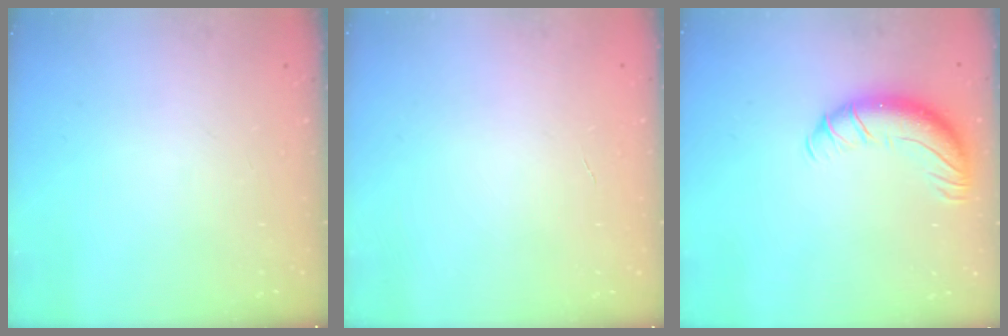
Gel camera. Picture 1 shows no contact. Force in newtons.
{"total": 0.0}
{"total": 11.1, "press": 10.9, "slide": 2.4}